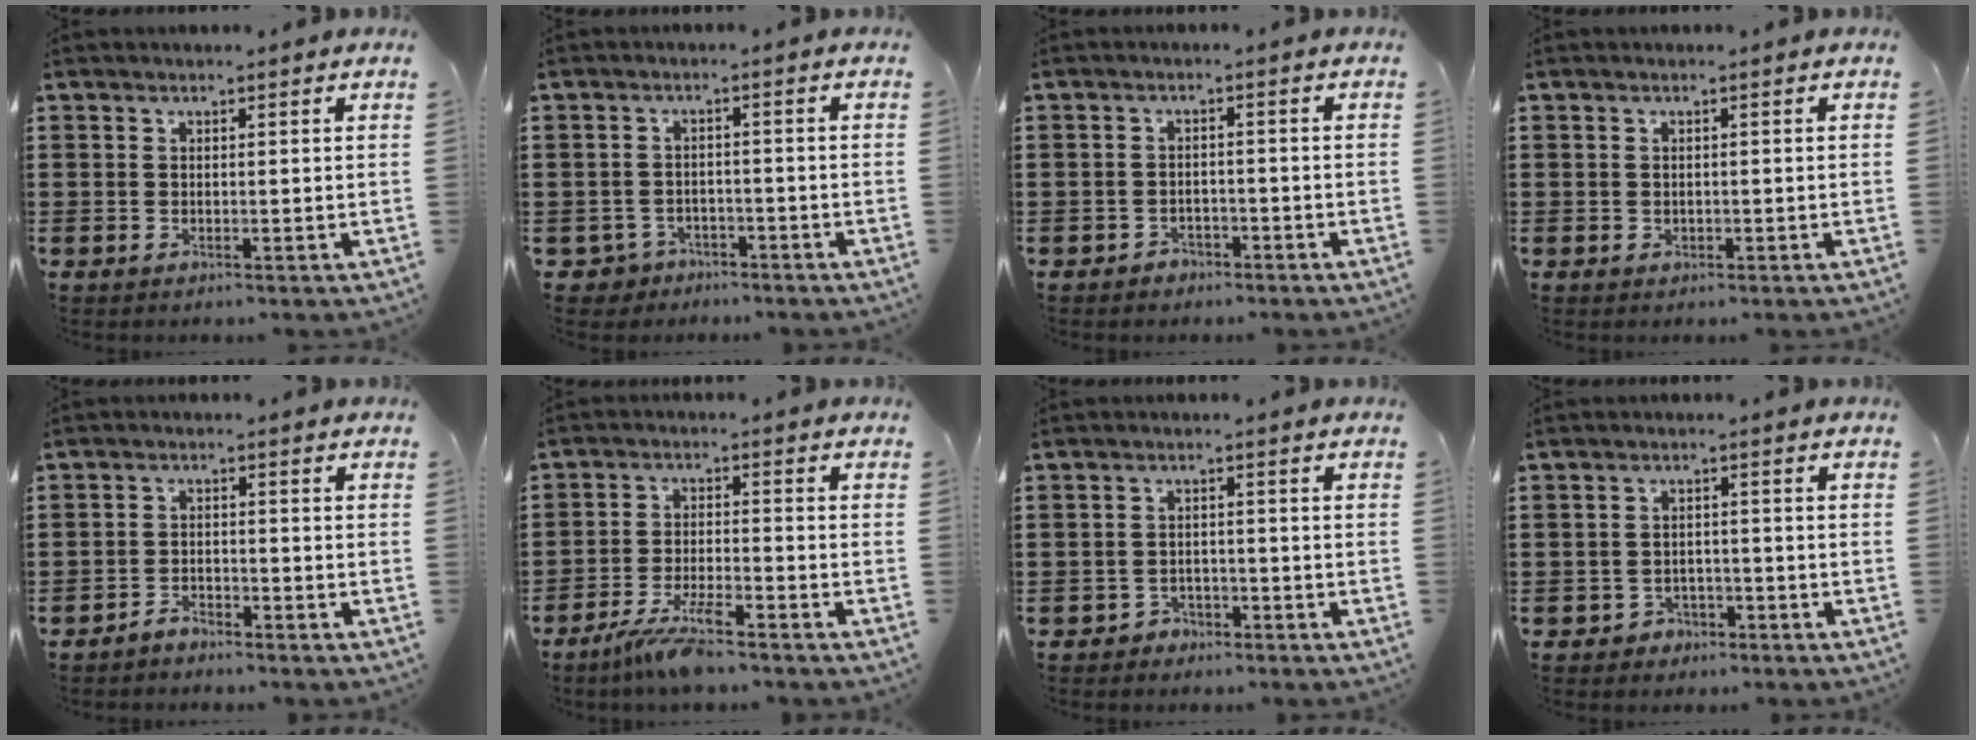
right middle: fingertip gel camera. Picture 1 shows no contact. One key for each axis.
{"total": 2.7, "fx": -2.4, "fy": 1.3, "fz": 0.0, "tx": -0.018, "ty": -0.003, "tz": -0.054}
{"total": 1.8, "fx": -1.6, "fy": 0.7, "fz": 0.0, "tx": -0.008, "ty": 0.000, "tz": -0.036}
{"total": 0.5, "fx": 0.0, "fy": 0.5, "fz": 0.2, "tx": -0.007, "ty": 0.001, "tz": 0.001}
{"total": 2.4, "fx": -2.3, "fy": 0.5, "fz": 0.1, "tx": -0.010, "ty": 0.001, "tz": -0.048}
{"total": 6.0, "fx": -4.8, "fy": 0.7, "fz": 3.4, "tx": -0.088, "ty": -0.014, "tz": -0.097}
{"total": 2.0, "fx": -1.8, "fy": 0.8, "fz": 0.0, "tx": -0.010, "ty": -0.001, "tz": -0.040}
{"total": 2.1, "fx": -1.8, "fy": 1.1, "fz": 0.0, "tx": -0.011, "ty": -0.002, "tz": -0.040}